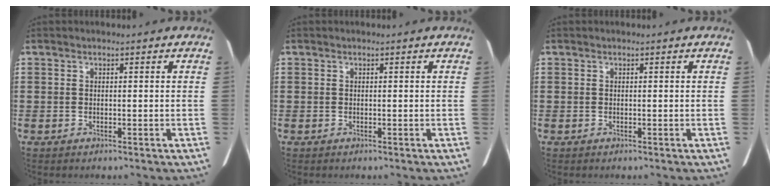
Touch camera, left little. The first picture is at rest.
{"total": 0.0}
{"total": 0.0}